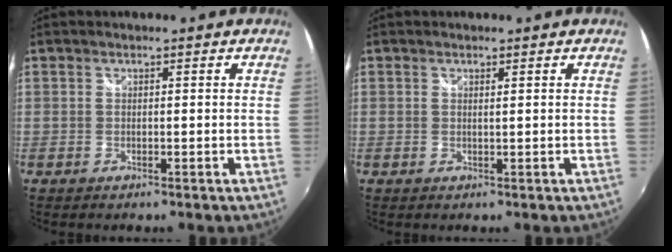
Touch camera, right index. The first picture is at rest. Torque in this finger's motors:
{"motor_torque": [-0.73, 1.41, -0.02, 0.00]}